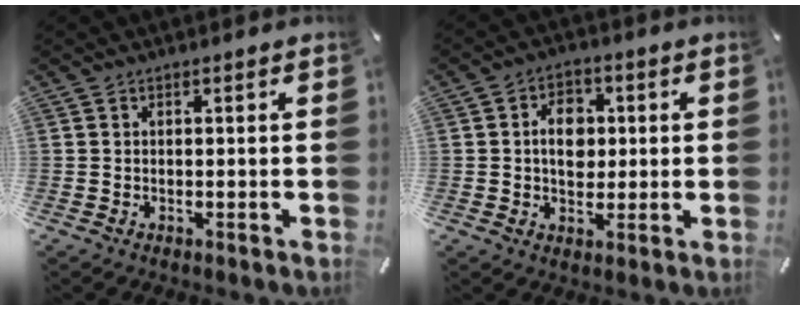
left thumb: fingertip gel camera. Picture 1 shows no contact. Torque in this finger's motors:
{"motor_torque": [0.49, 1.33, 0.93, -0.16, 0.20]}